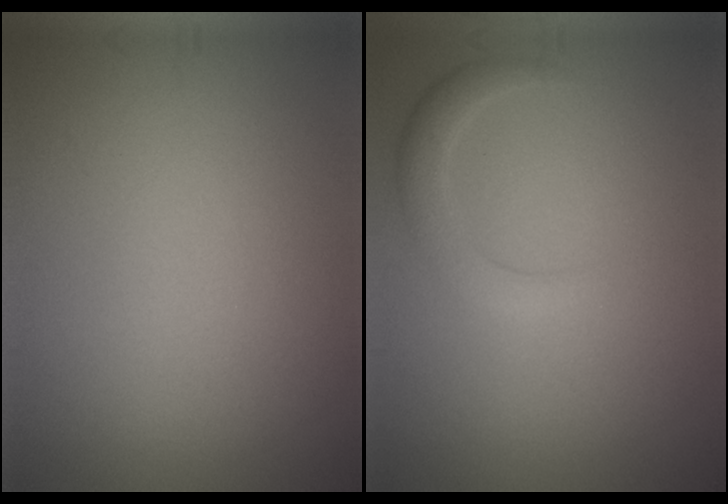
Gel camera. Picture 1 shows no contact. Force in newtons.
{"total": 2.1, "press": 2.1, "slide": 0.1}